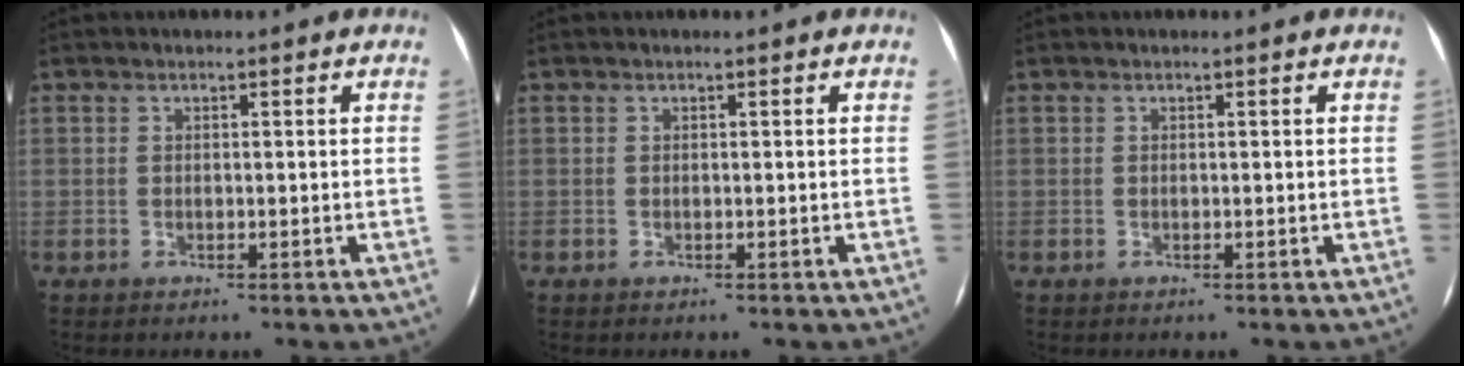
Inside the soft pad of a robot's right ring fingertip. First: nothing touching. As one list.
[{"total": 0.0}, {"total": 0.0}]